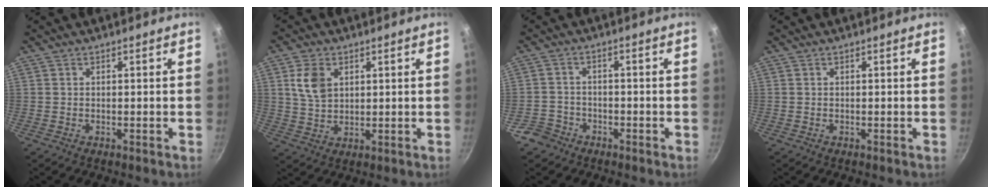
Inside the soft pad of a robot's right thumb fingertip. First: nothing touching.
{"total": 5.5, "force": [2.1, 3.7, 3.5], "torque": [-0.056, -0.007, 0.045]}
{"total": 4.3, "force": [-2.8, 3.2, 0.7], "torque": [-0.002, 0.038, -0.051]}
{"total": 0.0}